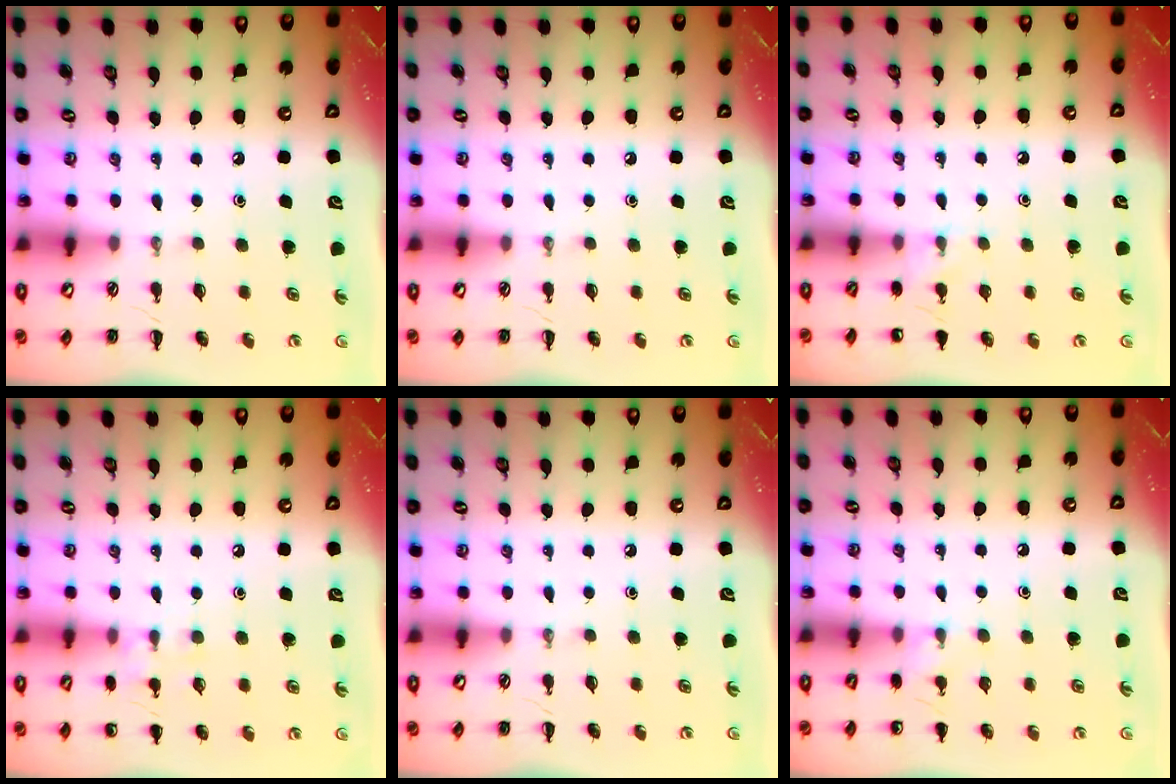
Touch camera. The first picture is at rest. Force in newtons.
{"total": 0.0}
{"total": 4.8, "press": 4.5, "slide": 1.4}
{"total": 7.2, "press": 7.0, "slide": 1.8}
{"total": 0.0}
{"total": 5.6, "press": 5.3, "slide": 1.7}